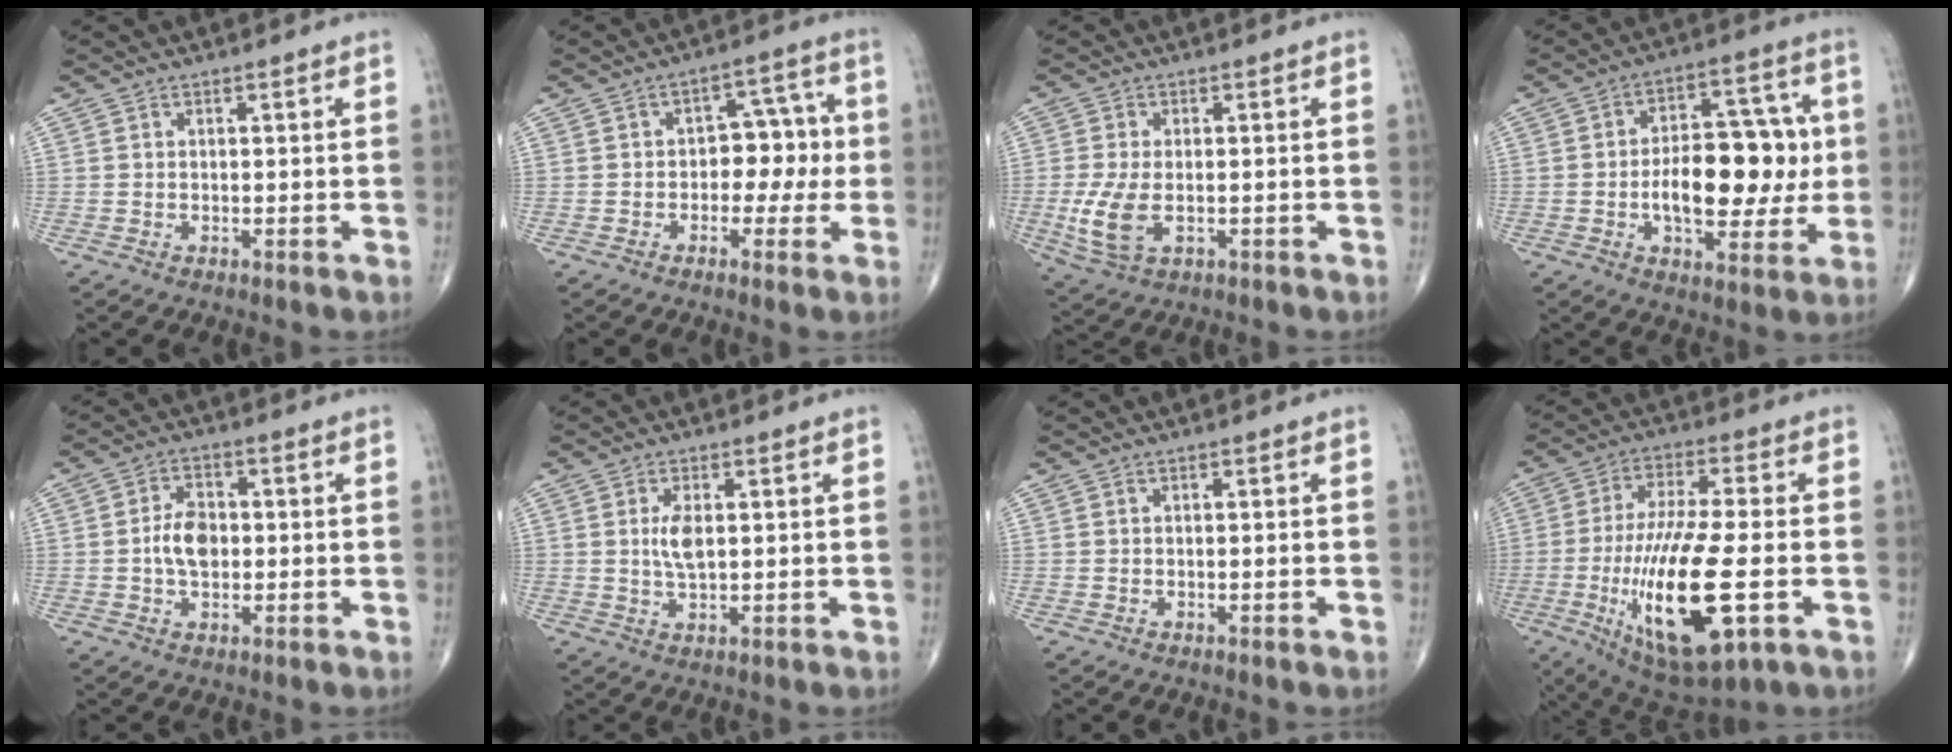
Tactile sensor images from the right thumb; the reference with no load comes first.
{"total": 7.8, "force": [-0.6, 5.3, 5.7], "torque": [-0.030, 0.029, -0.017]}
{"total": 7.2, "force": [-1.4, 3.8, 6.0], "torque": [-0.138, -0.010, -0.023]}
{"total": 17.2, "force": [-0.9, 9.1, 14.6], "torque": [-0.184, 0.024, -0.013]}
{"total": 6.1, "force": [-0.3, 3.9, 4.6], "torque": [-0.076, 0.010, -0.010]}
{"total": 4.1, "force": [0.6, 1.7, 3.6], "torque": [-0.073, -0.008, 0.014]}
{"total": 0.0}
{"total": 21.8, "force": [-5.2, 6.4, 20.2], "torque": [-0.410, -0.006, -0.073]}